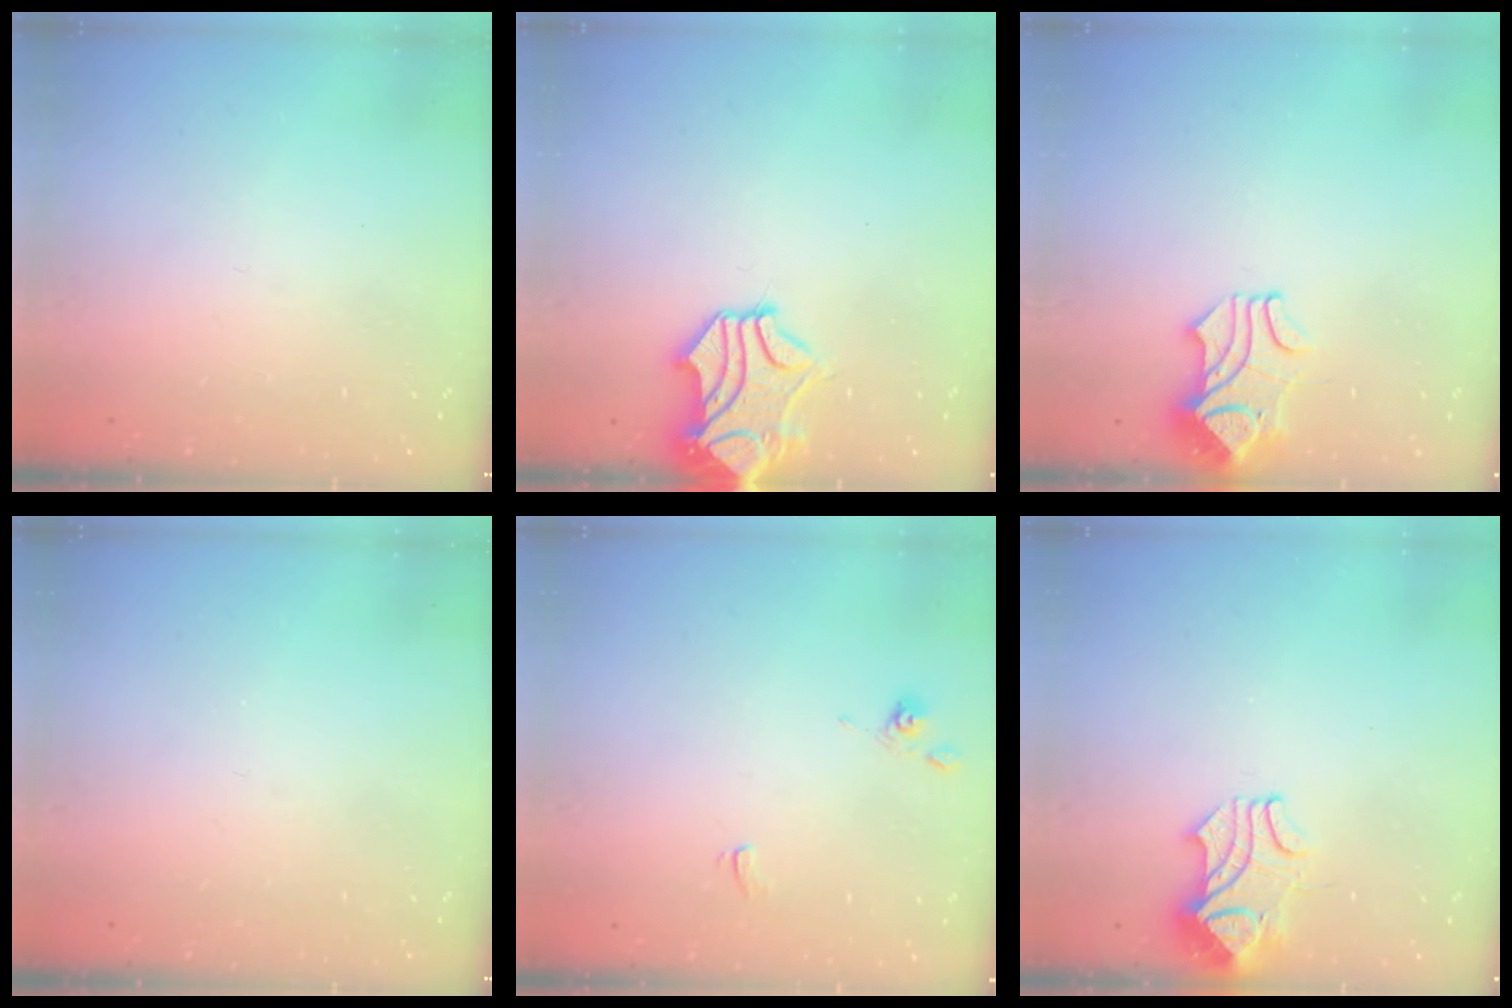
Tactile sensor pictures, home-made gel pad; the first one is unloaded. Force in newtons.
{"total": 2.2, "press": 1.8, "slide": 1.3}
{"total": 1.7, "press": 1.3, "slide": 1.1}
{"total": 0.0}
{"total": 0.6, "press": 0.5, "slide": 0.3}
{"total": 2.1, "press": 1.9, "slide": 0.8}